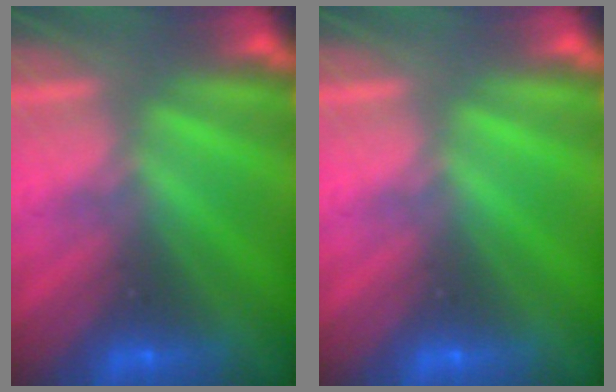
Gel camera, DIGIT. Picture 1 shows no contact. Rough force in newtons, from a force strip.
{"total": 0.0}